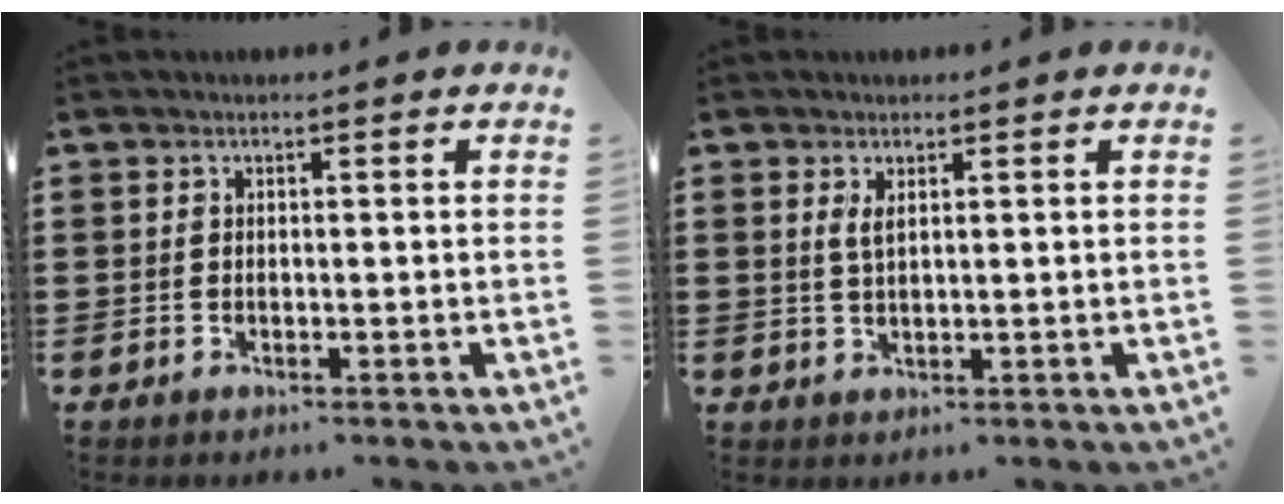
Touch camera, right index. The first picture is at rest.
{"total": 1.9, "force": [0.9, 0.6, 1.6], "torque": [-0.034, 0.003, 0.016]}